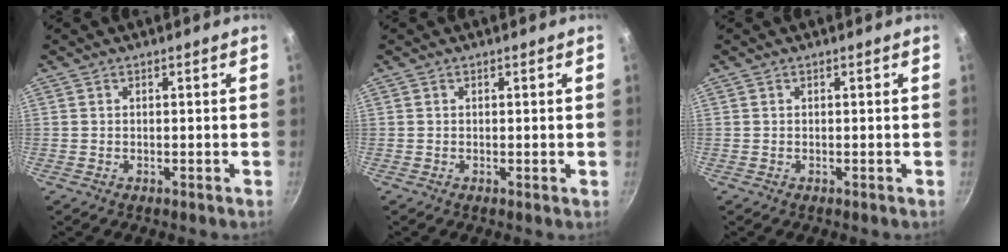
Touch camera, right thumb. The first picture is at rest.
{"total": 0.0}
{"total": 0.0}